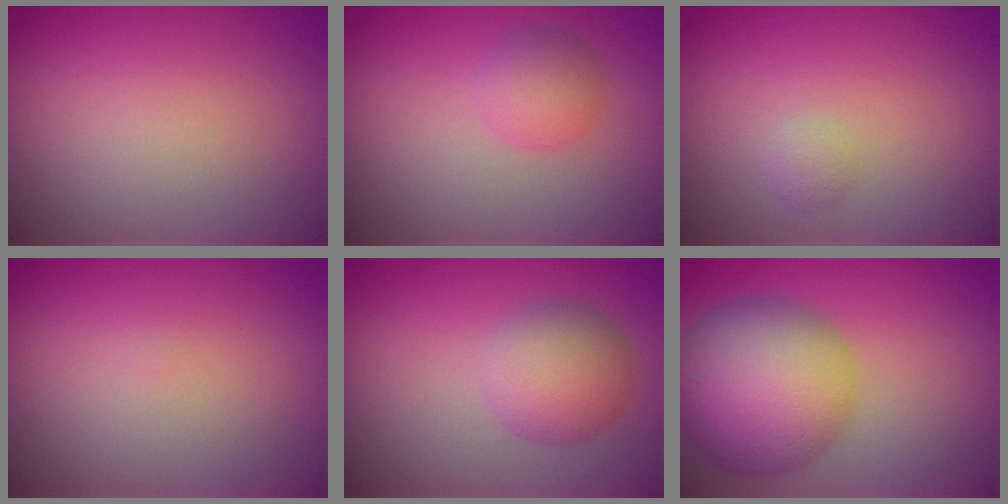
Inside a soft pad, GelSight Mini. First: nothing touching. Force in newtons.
{"total": 2.4, "press": 2.4, "slide": 0.1}
{"total": 0.8, "press": 0.8, "slide": 0.0}
{"total": 0.0}
{"total": 4.2, "press": 4.2, "slide": 0.1}
{"total": 9.3, "press": 9.3, "slide": 0.4}